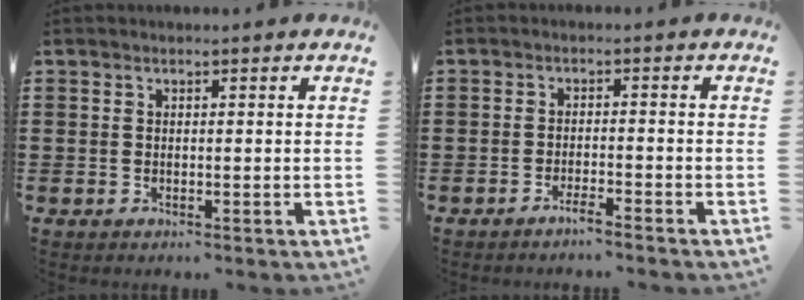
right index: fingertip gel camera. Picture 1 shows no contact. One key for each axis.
{"total": 2.4, "fx": -2.2, "fy": -0.4, "fz": 1.0, "tx": -0.017, "ty": 0.000, "tz": -0.043}